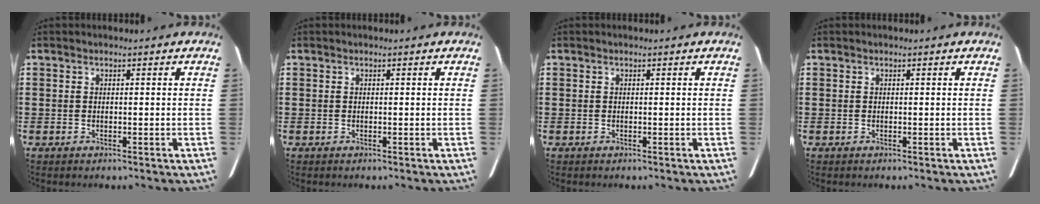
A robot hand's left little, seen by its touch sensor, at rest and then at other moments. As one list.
[{"total": 0.0}, {"total": 0.0}, {"total": 0.0}]